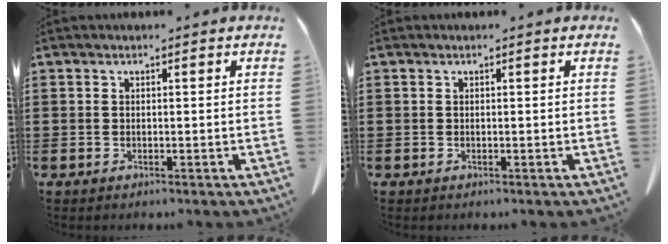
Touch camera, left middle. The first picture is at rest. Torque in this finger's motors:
{"motor_torque": [1.10, -1.04, 0.03, 0.01]}